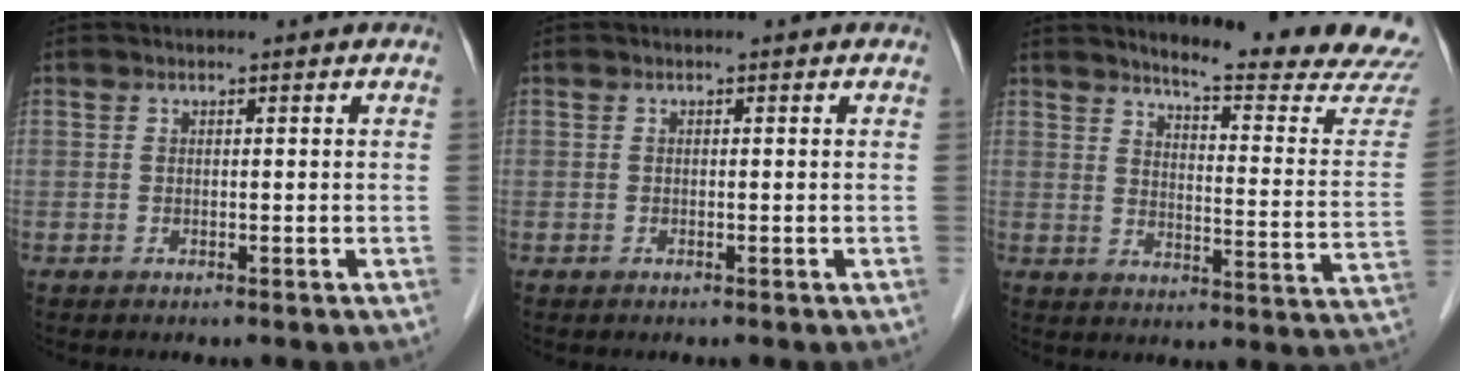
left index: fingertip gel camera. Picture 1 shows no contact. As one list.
[{"total": 0.0}, {"total": 17.2, "force": [16.4, -0.8, 5.1], "torque": [-0.076, -0.116, 0.191]}]